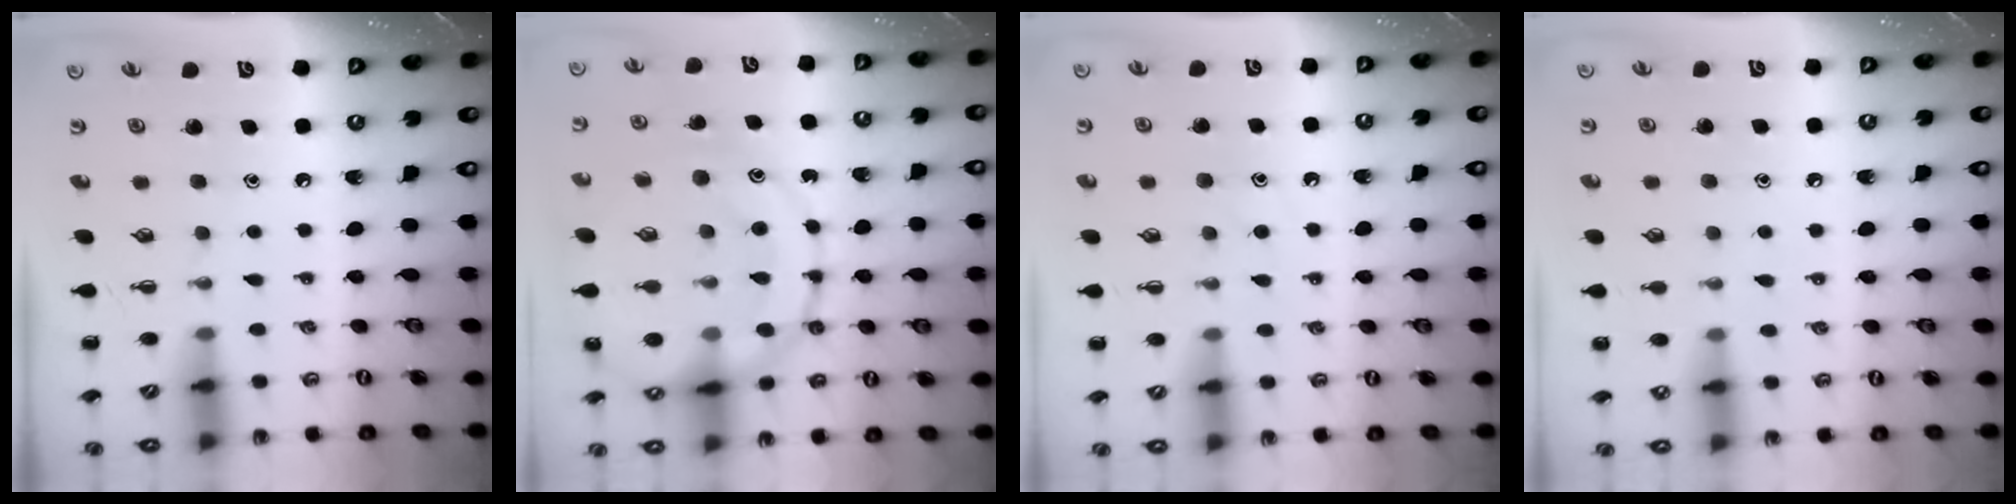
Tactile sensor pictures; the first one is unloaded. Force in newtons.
{"total": 21.0, "press": 20.9, "slide": 1.4}
{"total": 6.7, "press": 6.6, "slide": 1.0}
{"total": 6.2, "press": 5.9, "slide": 1.8}